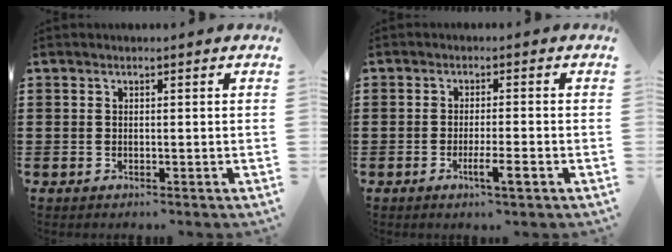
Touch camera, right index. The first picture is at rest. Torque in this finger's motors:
{"motor_torque": [0.82, -0.06, 0.31, 0.08]}